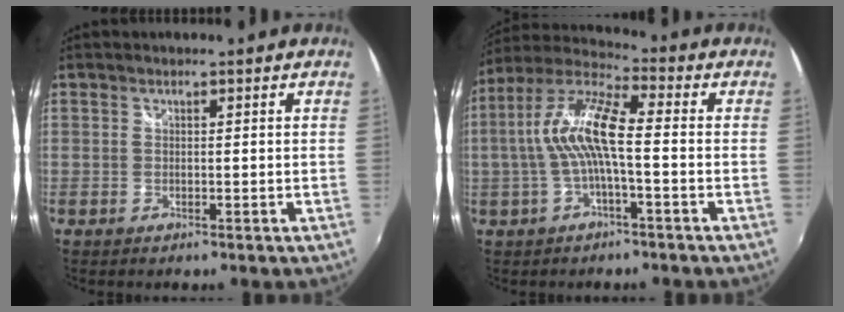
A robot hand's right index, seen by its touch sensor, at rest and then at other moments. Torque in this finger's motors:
{"motor_torque": [1.26, -0.33, 0.94, 0.21]}